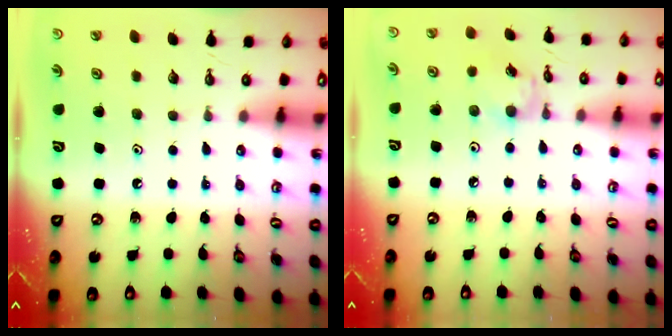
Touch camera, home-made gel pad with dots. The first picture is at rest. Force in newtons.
{"total": 6.9, "press": 6.9, "slide": 0.4}